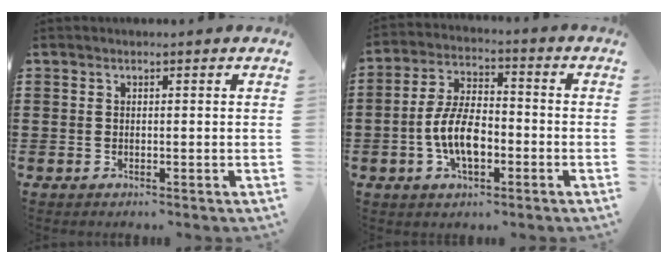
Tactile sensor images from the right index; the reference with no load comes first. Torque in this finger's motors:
{"motor_torque": [2.04, 0.10, 1.05, 0.21]}